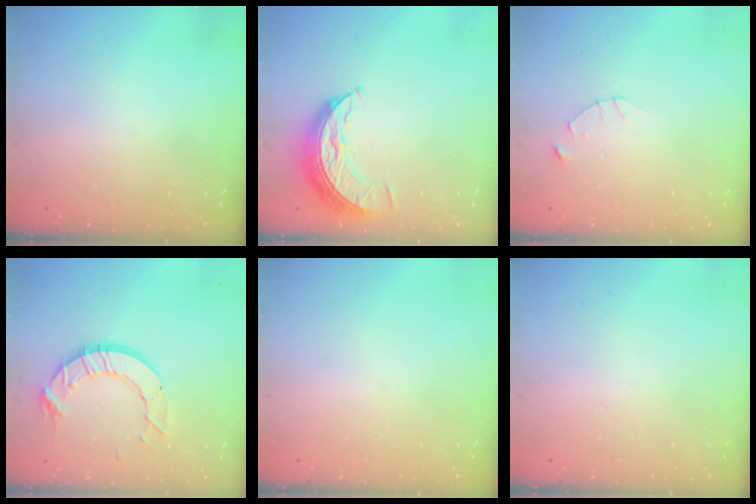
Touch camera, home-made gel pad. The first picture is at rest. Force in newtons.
{"total": 8.7, "press": 8.7, "slide": 0.6}
{"total": 2.5, "press": 2.4, "slide": 0.3}
{"total": 10.4, "press": 10.3, "slide": 0.5}
{"total": 0.0}
{"total": 0.0}